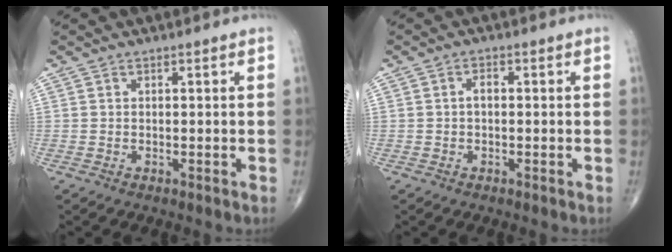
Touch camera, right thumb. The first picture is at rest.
{"total": 1.6, "force": [-0.1, 0.9, 1.3], "torque": [-0.018, 0.007, -0.004]}